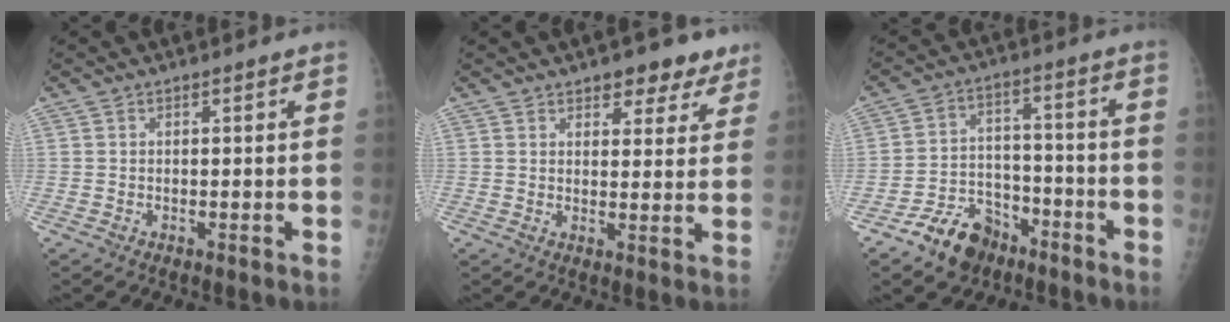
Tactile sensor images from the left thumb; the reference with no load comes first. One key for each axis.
{"total": 7.2, "fx": 5.0, "fy": 3.7, "fz": 3.6, "tx": -0.005, "ty": -0.022, "tz": 0.065}
{"total": 10.3, "fx": -7.0, "fy": 6.6, "fz": 3.6, "tx": -0.031, "ty": 0.060, "tz": -0.118}